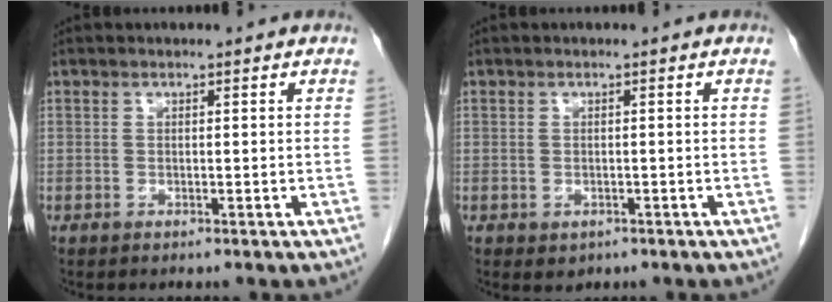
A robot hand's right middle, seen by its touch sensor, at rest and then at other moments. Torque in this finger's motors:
{"motor_torque": [0.33, -0.28, 0.11, 0.02]}